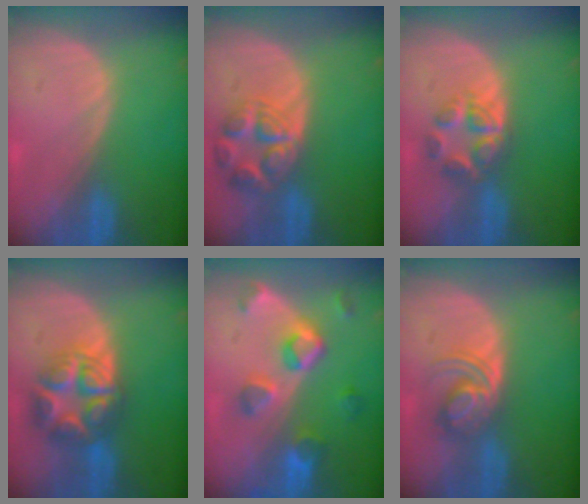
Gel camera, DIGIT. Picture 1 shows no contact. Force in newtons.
{"total": 7.9, "press": 7.0, "slide": 3.6}
{"total": 5.6, "press": 5.3, "slide": 2.0}
{"total": 8.9, "press": 8.9, "slide": 0.5}
{"total": 7.6, "press": 7.2, "slide": 2.5}
{"total": 5.7, "press": 5.5, "slide": 1.5}